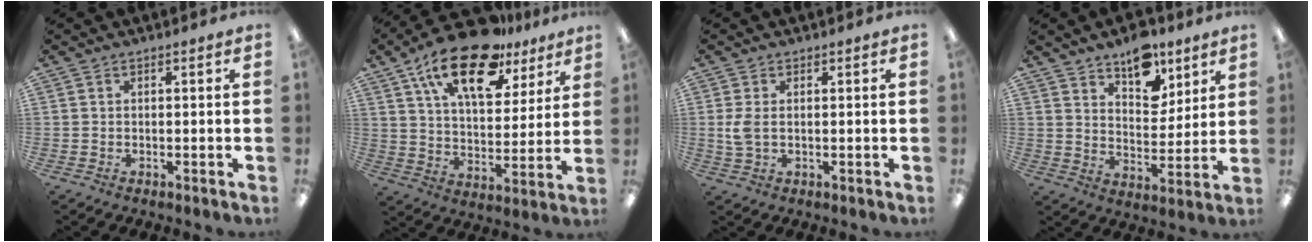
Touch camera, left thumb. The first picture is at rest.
{"total": 21.1, "force": [13.6, 9.7, 13.0], "torque": [-0.218, -0.064, 0.234]}
{"total": 3.9, "force": [0.2, 2.2, 3.2], "torque": [-0.067, -0.002, -0.001]}
{"total": 12.0, "force": [8.8, 6.4, 5.3], "torque": [-0.059, -0.053, 0.156]}